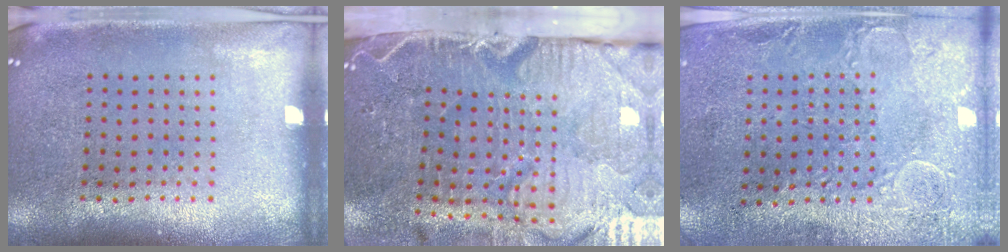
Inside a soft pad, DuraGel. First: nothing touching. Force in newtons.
{"total": 5.3, "press": 4.3, "slide": 3.1}
{"total": 2.9, "press": 2.3, "slide": 1.7}